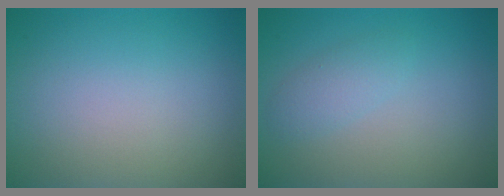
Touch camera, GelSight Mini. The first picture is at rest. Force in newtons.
{"total": 1.6, "press": 1.6, "slide": 0.0}